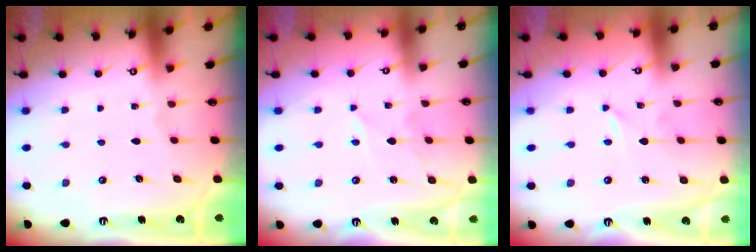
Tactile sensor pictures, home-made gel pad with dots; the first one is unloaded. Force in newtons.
{"total": 2.8, "press": 2.8, "slide": 0.3}
{"total": 0.0}